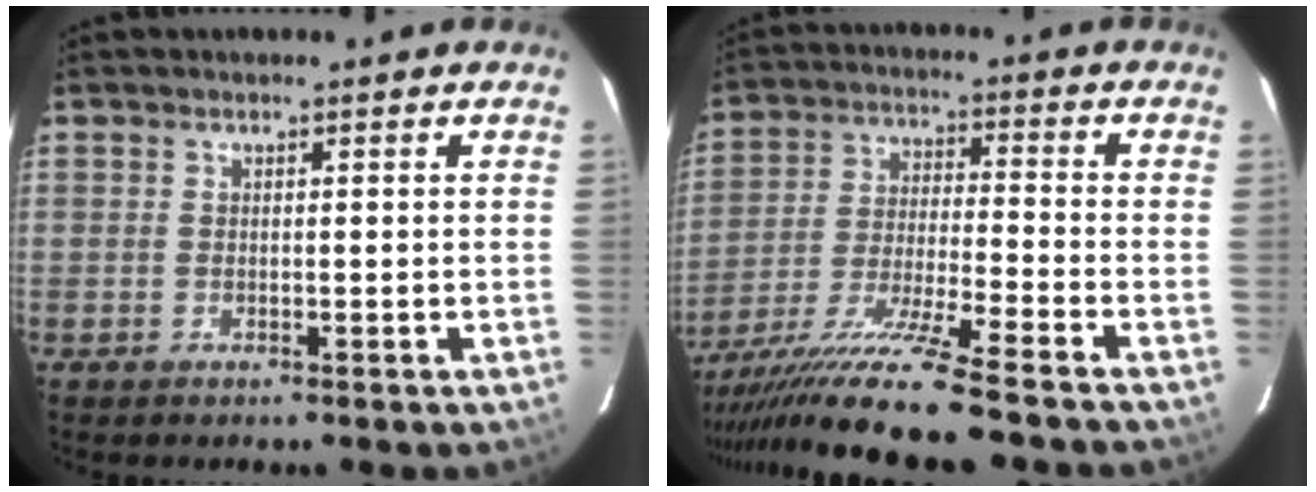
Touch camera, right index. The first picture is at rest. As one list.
[{"total": 14.5, "force": [-12.0, -1.9, 7.8], "torque": [-0.146, -0.028, -0.212]}]